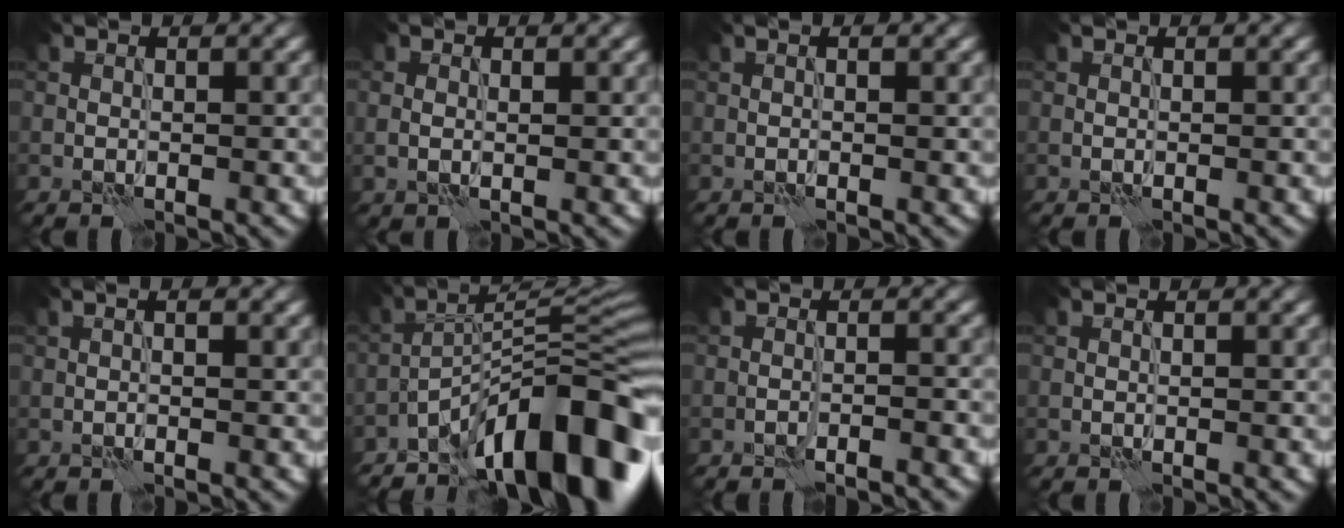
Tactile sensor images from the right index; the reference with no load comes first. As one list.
[{"total": 1.4, "force": [0.1, 0.8, 1.1], "torque": [-0.022, -0.001, 0.005]}, {"total": 1.5, "force": [0.5, 0.4, 1.3], "torque": [-0.014, -0.007, 0.002]}, {"total": 0.0}, {"total": 1.5, "force": [0.5, 0.4, 1.4], "torque": [-0.015, -0.006, 0.000]}, {"total": 13.6, "force": [-8.7, 3.8, 9.7], "torque": [-0.129, 0.016, -0.154]}, {"total": 1.8, "force": [-1.5, 0.1, 0.9], "torque": [-0.013, 0.012, -0.028]}, {"total": 0.0}]